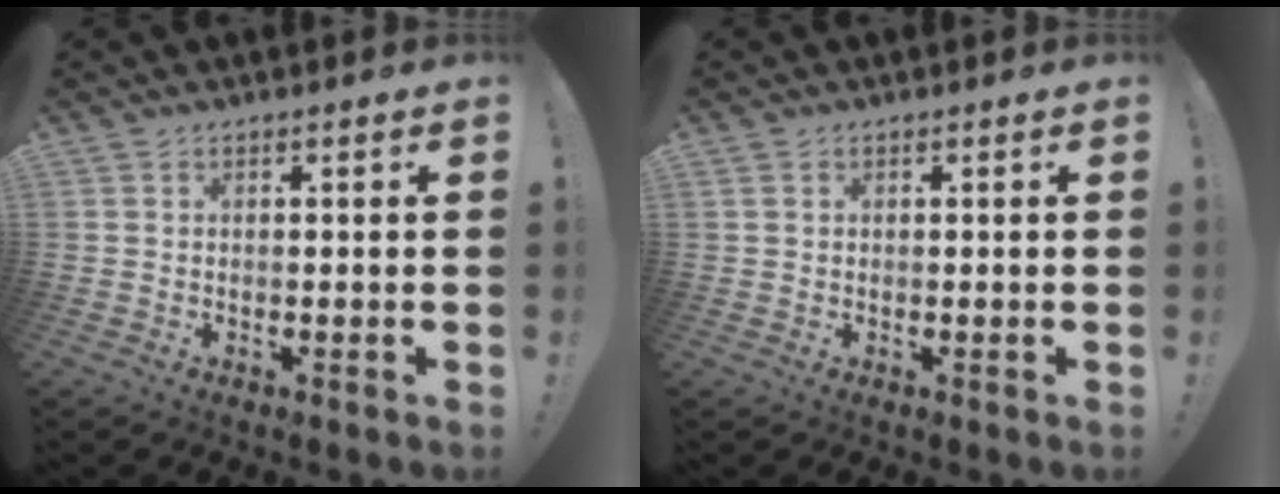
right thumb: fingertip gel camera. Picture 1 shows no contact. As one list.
[{"total": 1.0, "force": [0.5, 0.8, 0.3], "torque": [-0.011, 0.005, 0.011]}]